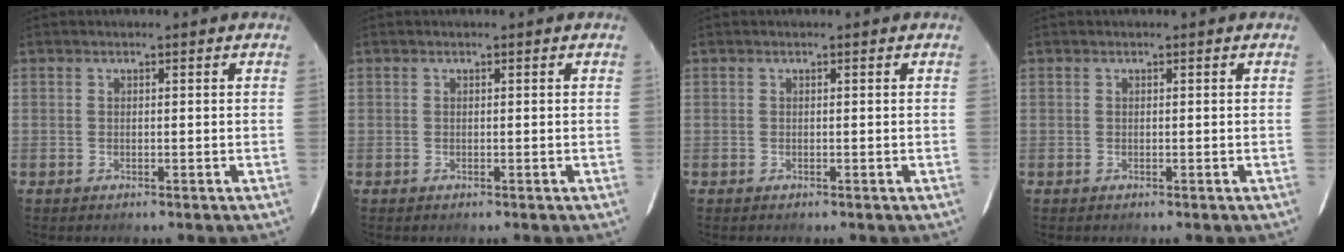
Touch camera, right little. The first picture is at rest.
{"total": 0.0}
{"total": 0.0}
{"total": 0.0}